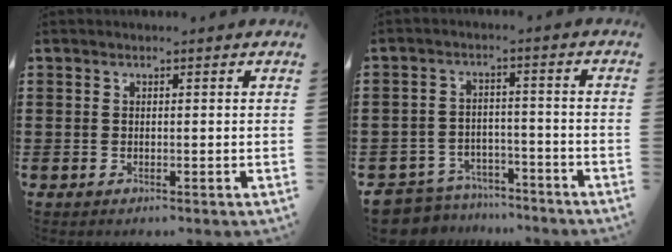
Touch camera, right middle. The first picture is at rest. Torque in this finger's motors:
{"motor_torque": [0.16, 0.18, 0.05, 0.08]}